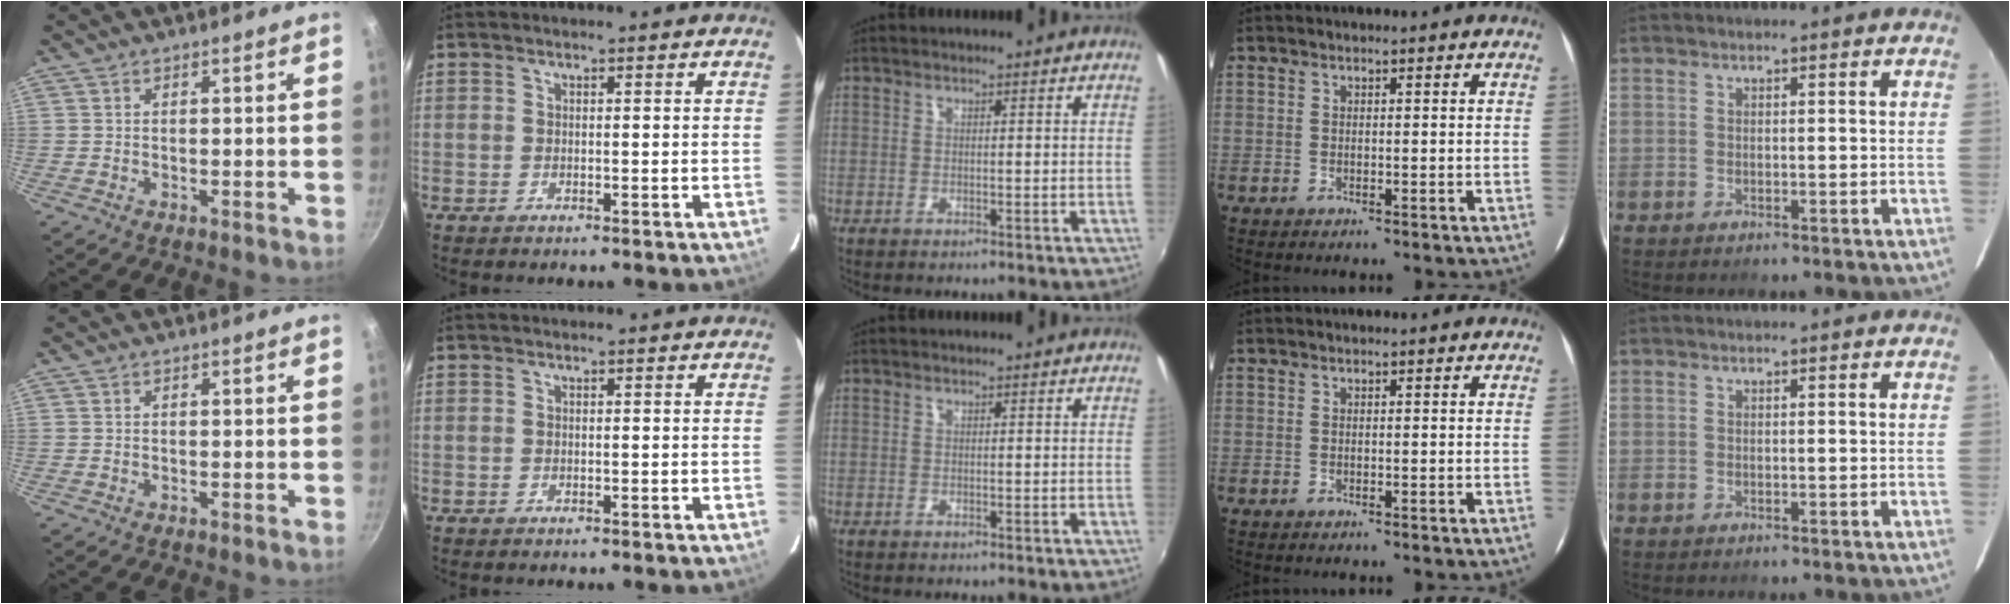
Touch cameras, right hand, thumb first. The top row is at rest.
{}